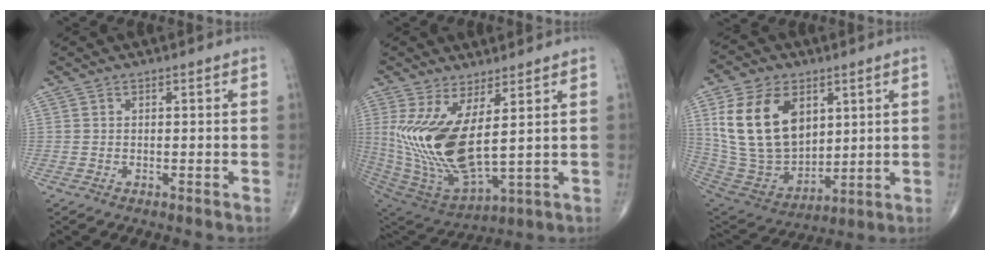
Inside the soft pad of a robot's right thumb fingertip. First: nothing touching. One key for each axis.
{"total": 18.1, "fx": 3.7, "fy": 7.1, "fz": 16.2, "tx": -0.342, "ty": -0.044, "tz": 0.089}
{"total": 20.1, "fx": 6.7, "fy": 13.2, "fz": 13.7, "tx": -0.238, "ty": -0.026, "tz": 0.144}